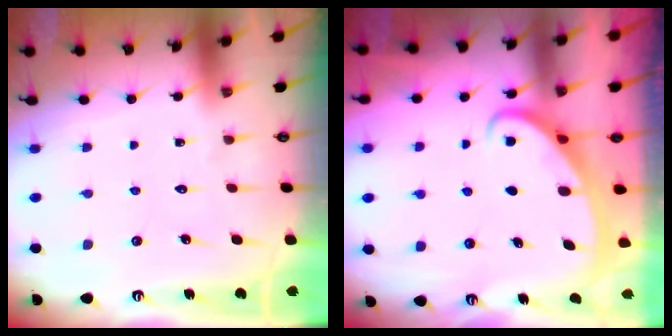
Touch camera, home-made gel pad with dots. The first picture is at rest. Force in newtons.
{"total": 2.4, "press": 2.4, "slide": 0.4}